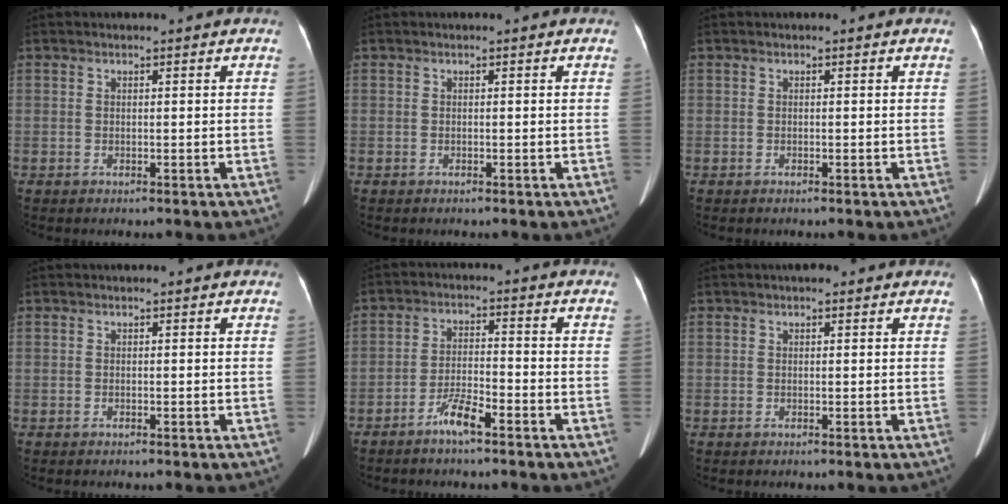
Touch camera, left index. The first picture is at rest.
{"total": 0.0}
{"total": 0.0}
{"total": 0.0}
{"total": 4.7, "force": [-3.5, 0.6, 3.1], "torque": [-0.066, -0.001, -0.066]}
{"total": 1.1, "force": [0.7, 0.5, 0.7], "torque": [-0.013, 0.009, 0.007]}